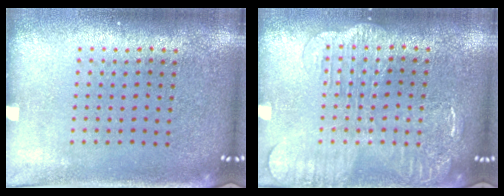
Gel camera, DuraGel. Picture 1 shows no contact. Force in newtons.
{"total": 2.0, "press": 2.0, "slide": 0.4}